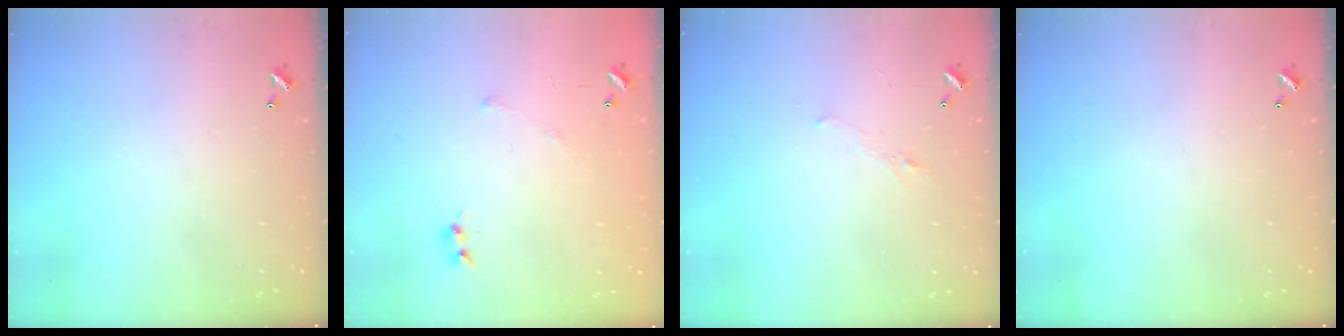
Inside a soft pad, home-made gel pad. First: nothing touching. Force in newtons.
{"total": 5.0, "press": 4.9, "slide": 0.9}
{"total": 0.7, "press": 0.2, "slide": 0.6}
{"total": 0.0}